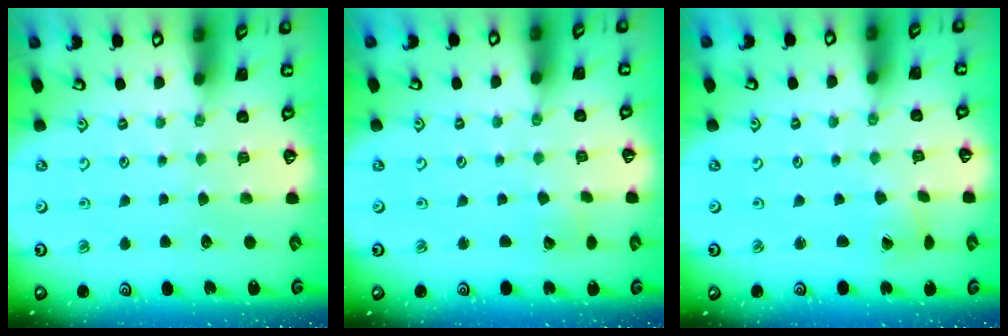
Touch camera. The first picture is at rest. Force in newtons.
{"total": 2.8, "press": 2.8, "slide": 0.4}
{"total": 1.7, "press": 1.7, "slide": 0.2}